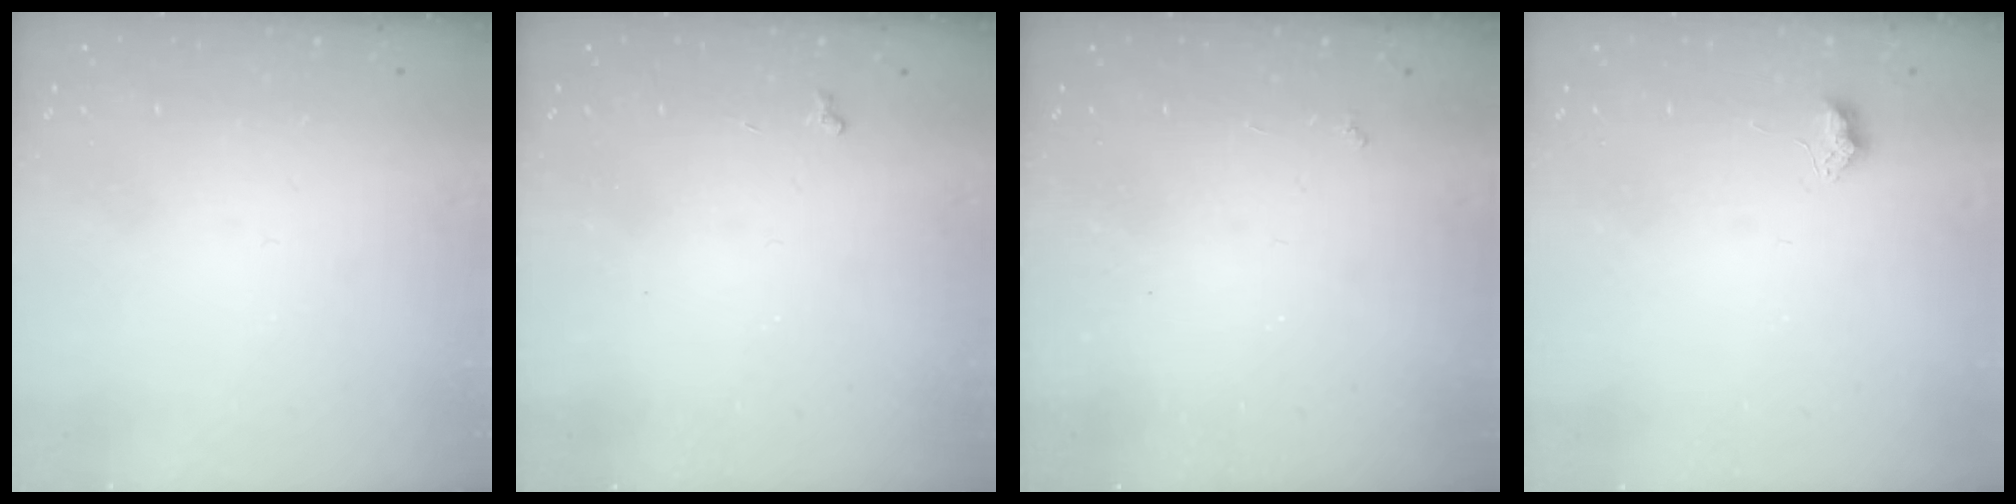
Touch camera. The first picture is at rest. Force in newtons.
{"total": 3.5, "press": 3.5, "slide": 0.5}
{"total": 2.2, "press": 2.1, "slide": 0.4}
{"total": 4.9, "press": 4.9, "slide": 0.6}